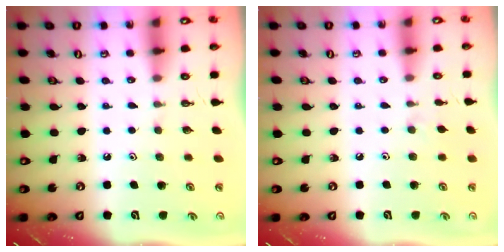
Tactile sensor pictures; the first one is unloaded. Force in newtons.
{"total": 2.2, "press": 2.1, "slide": 0.4}